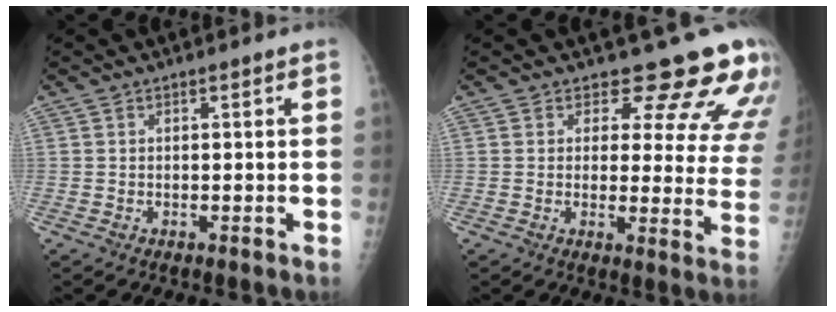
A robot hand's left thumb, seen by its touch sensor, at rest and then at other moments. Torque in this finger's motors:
{"motor_torque": [0.38, 0.48, -0.20, -0.26, 0.10]}